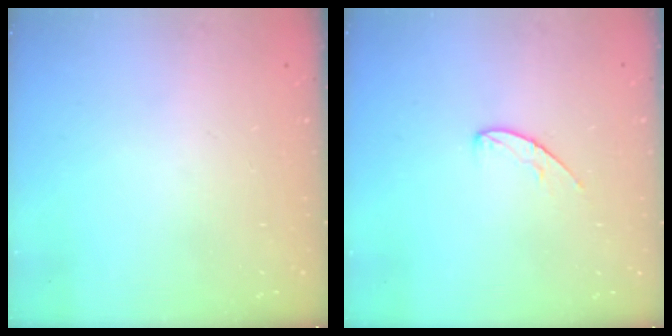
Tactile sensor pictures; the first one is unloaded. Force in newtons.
{"total": 6.6, "press": 6.6, "slide": 0.5}